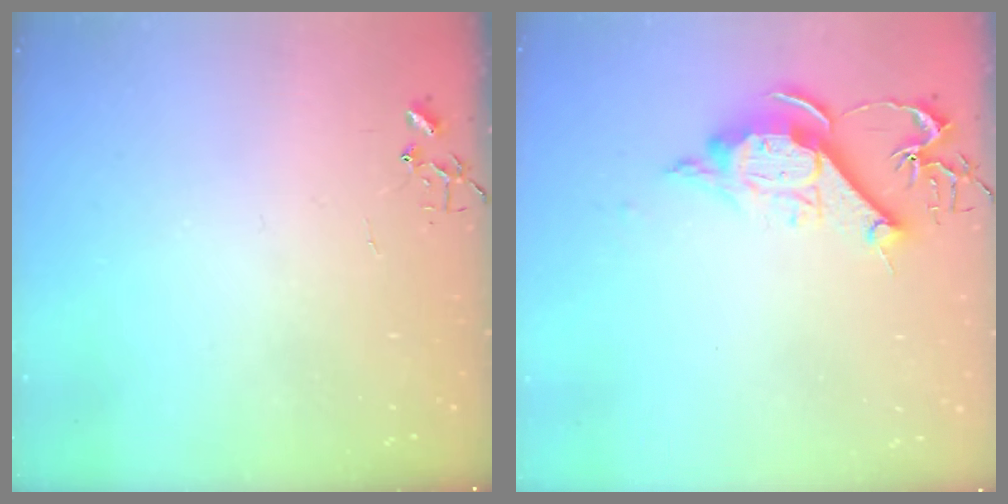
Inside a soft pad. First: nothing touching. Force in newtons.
{"total": 12.0, "press": 11.9, "slide": 1.2}